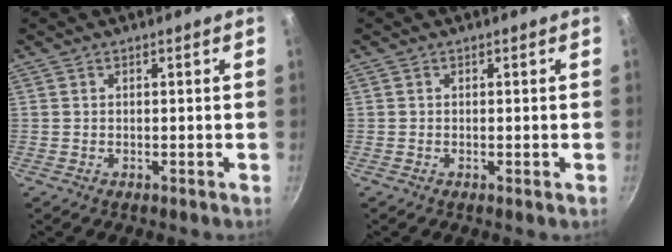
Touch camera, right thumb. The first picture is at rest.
{"total": 0.7, "force": [-0.2, 0.1, 0.6], "torque": [-0.011, -0.001, -0.004]}